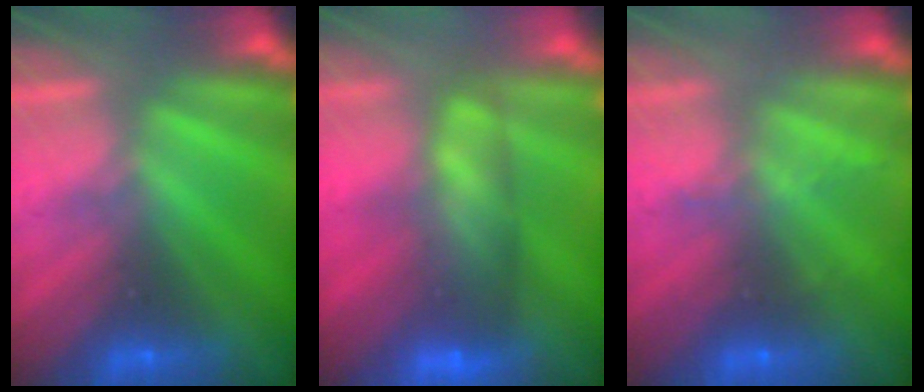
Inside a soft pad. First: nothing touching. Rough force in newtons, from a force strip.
{"total": 7.6}
{"total": 2.1}